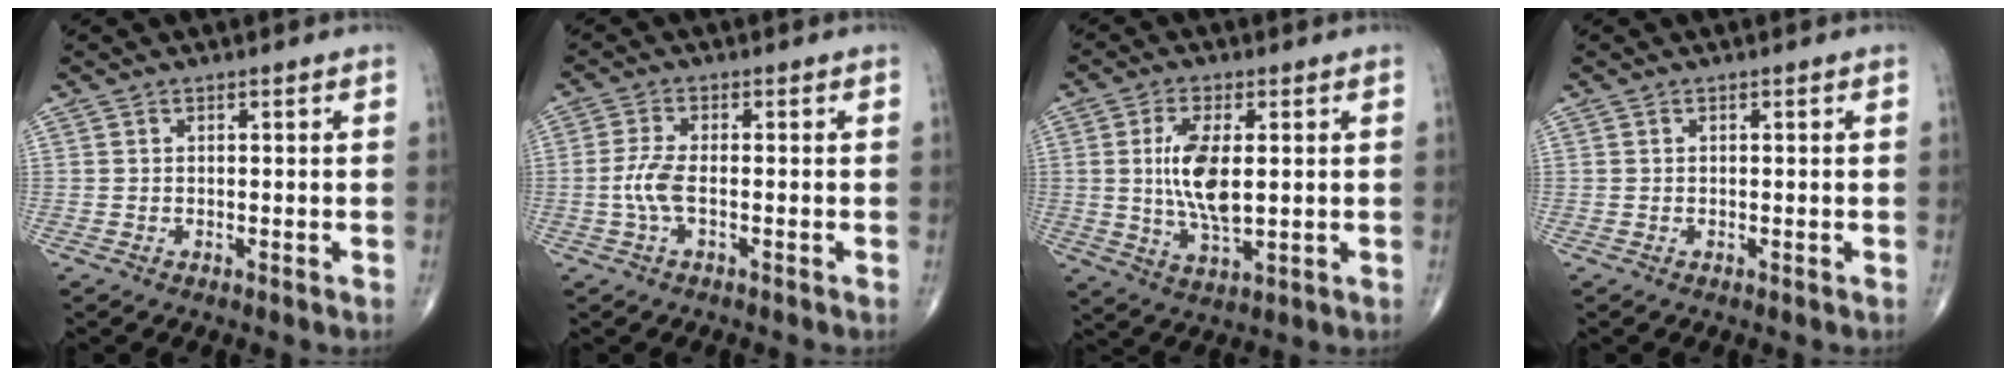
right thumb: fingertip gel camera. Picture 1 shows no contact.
{"total": 4.1, "force": [-0.9, 1.3, 3.8], "torque": [-0.099, 0.003, -0.022]}
{"total": 10.0, "force": [0.9, 4.1, 9.1], "torque": [-0.172, -0.019, 0.020]}
{"total": 0.0}